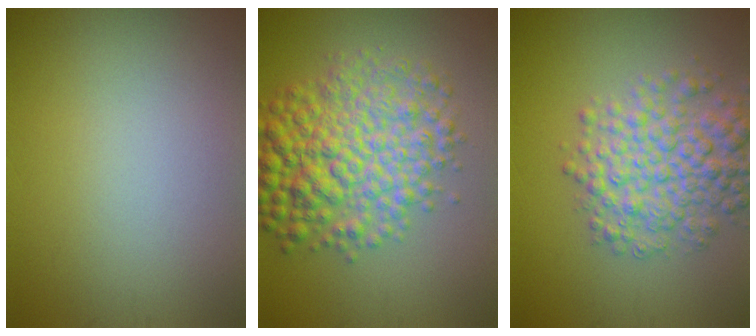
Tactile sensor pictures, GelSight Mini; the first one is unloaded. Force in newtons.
{"total": 7.9, "press": 7.9, "slide": 0.1}
{"total": 6.0, "press": 6.0, "slide": 0.1}